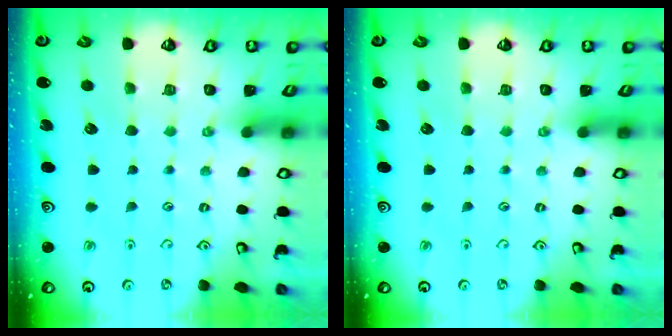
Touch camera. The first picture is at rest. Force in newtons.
{"total": 0.0}